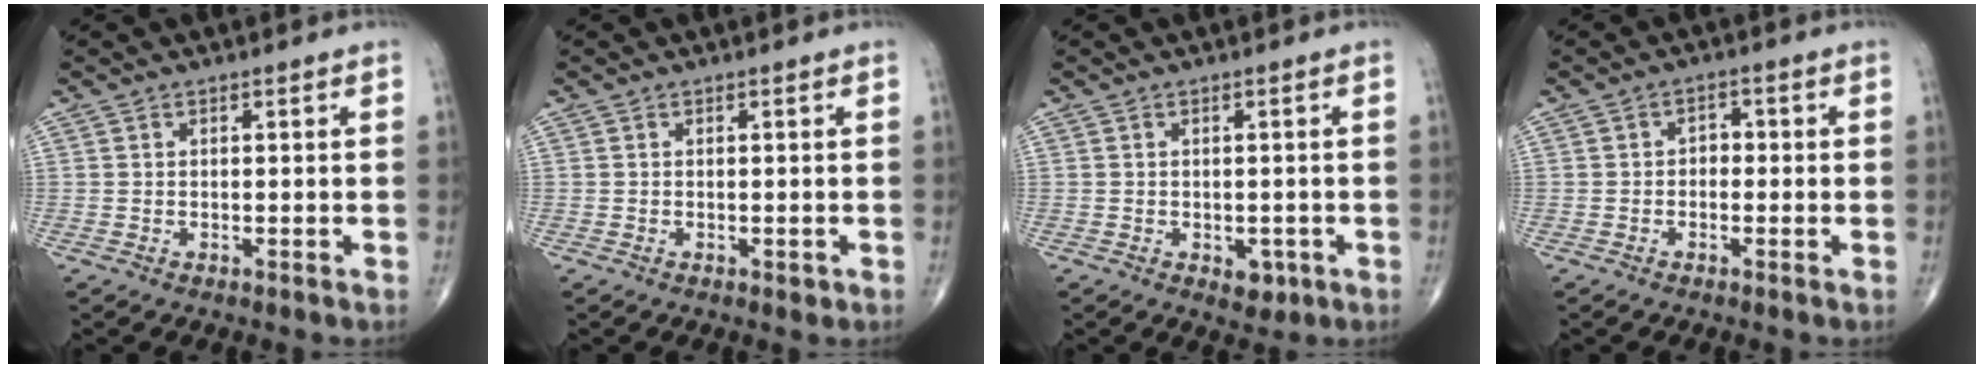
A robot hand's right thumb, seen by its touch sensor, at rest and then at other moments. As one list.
[{"total": 0.6, "force": [-0.1, 0.4, 0.5], "torque": [-0.004, -0.001, 0.000]}, {"total": 2.9, "force": [-1.0, 1.9, 1.9], "torque": [-0.005, 0.002, -0.005]}, {"total": 2.1, "force": [-0.5, 1.6, 1.2], "torque": [-0.002, 0.011, -0.018]}]